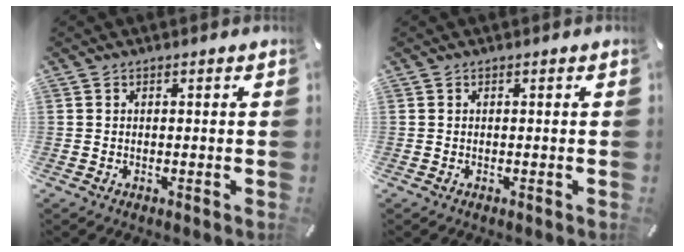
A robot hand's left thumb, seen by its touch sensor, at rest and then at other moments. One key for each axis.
{"total": 0.0}